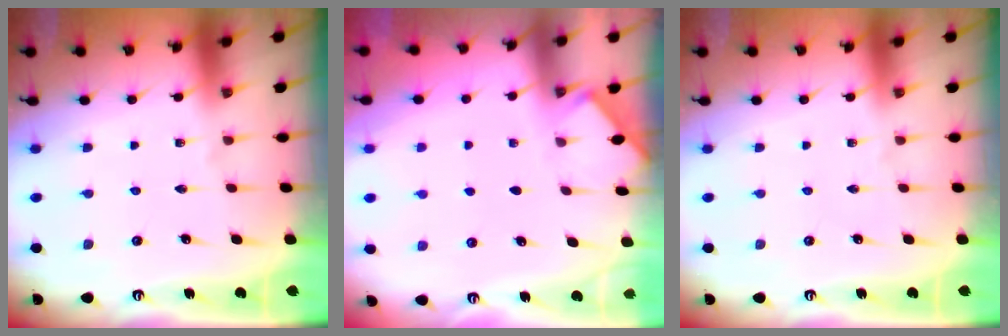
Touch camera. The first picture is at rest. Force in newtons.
{"total": 2.0, "press": 2.0, "slide": 0.3}
{"total": 0.0}